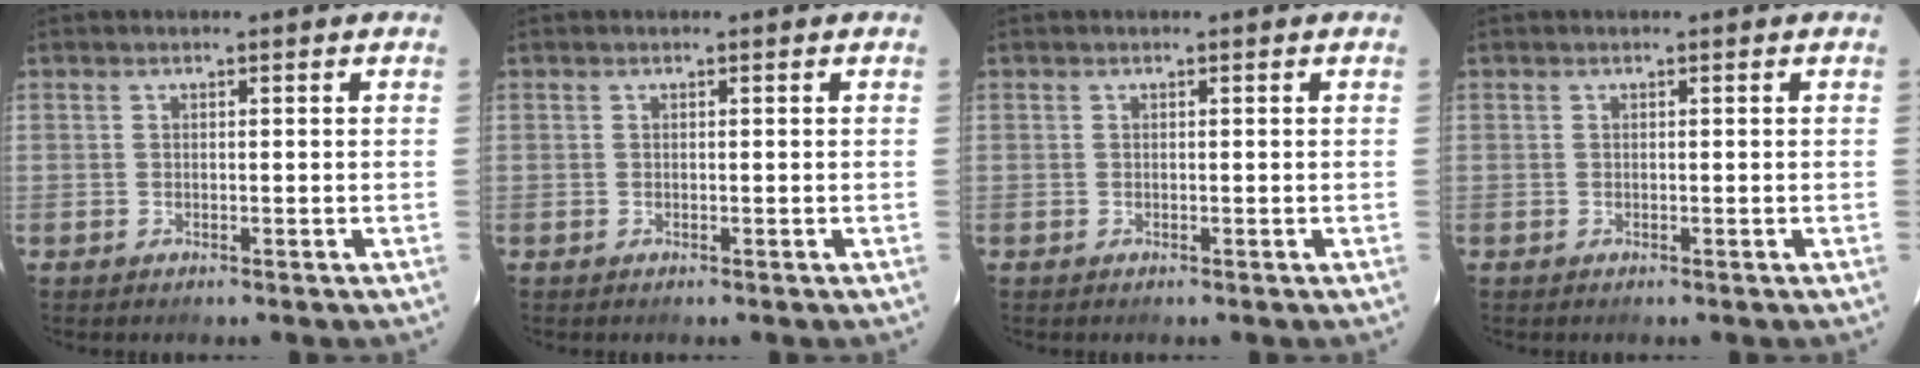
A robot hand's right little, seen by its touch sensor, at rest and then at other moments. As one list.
[{"total": 0.0}, {"total": 0.0}, {"total": 0.0}]